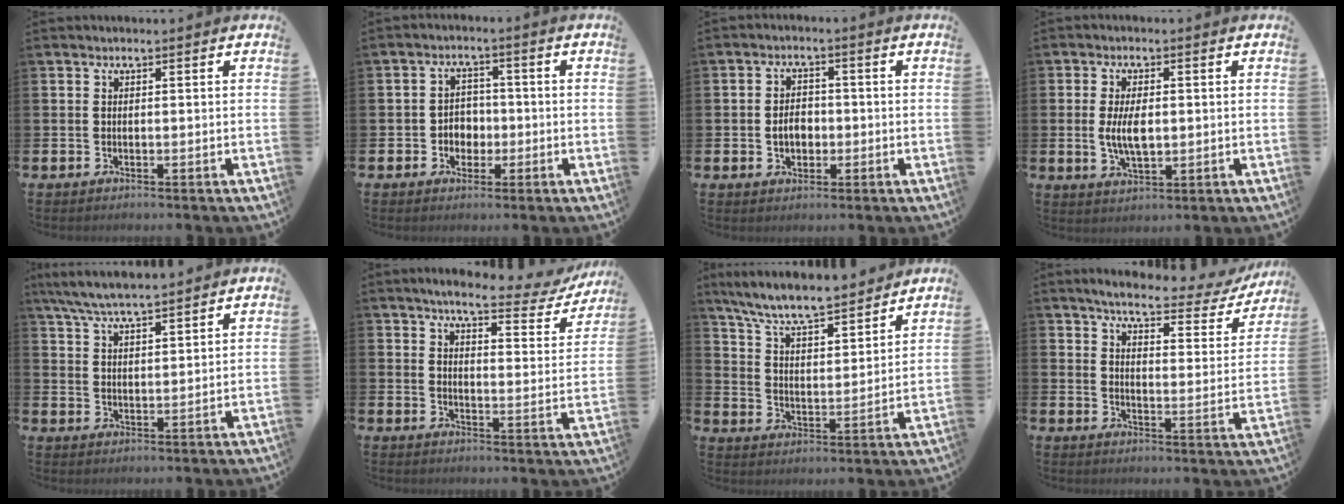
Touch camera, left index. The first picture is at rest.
{"total": 3.2, "force": [-0.7, 2.9, 1.1], "torque": [-0.022, 0.003, -0.022]}
{"total": 3.4, "force": [-0.6, 2.5, 2.2], "torque": [-0.028, 0.000, -0.017]}
{"total": 5.0, "force": [0.2, 2.4, 4.4], "torque": [-0.084, 0.001, -0.001]}
{"total": 6.4, "force": [6.1, 0.4, 1.9], "torque": [-0.057, -0.024, 0.110]}
{"total": 5.5, "force": [4.7, 1.2, 2.6], "torque": [-0.049, -0.032, 0.071]}
{"total": 8.2, "force": [7.7, 1.0, 2.6], "torque": [-0.087, -0.054, 0.135]}
{"total": 4.7, "force": [4.1, 1.0, 2.1], "torque": [-0.055, -0.032, 0.061]}